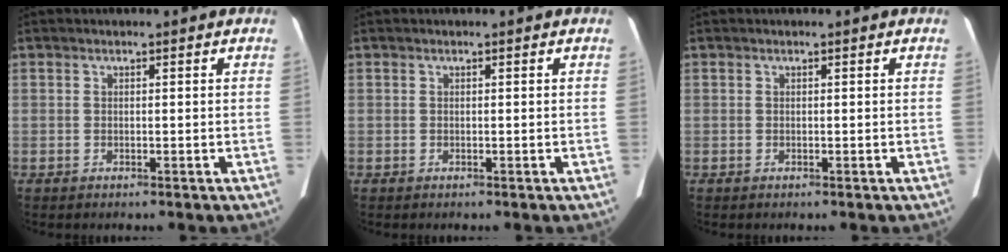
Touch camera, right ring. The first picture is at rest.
{"total": 0.0}
{"total": 0.0}